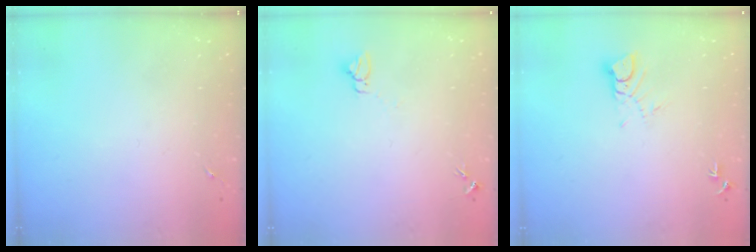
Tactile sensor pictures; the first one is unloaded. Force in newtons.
{"total": 3.2, "press": 3.2, "slide": 0.2}
{"total": 4.3, "press": 4.2, "slide": 0.4}